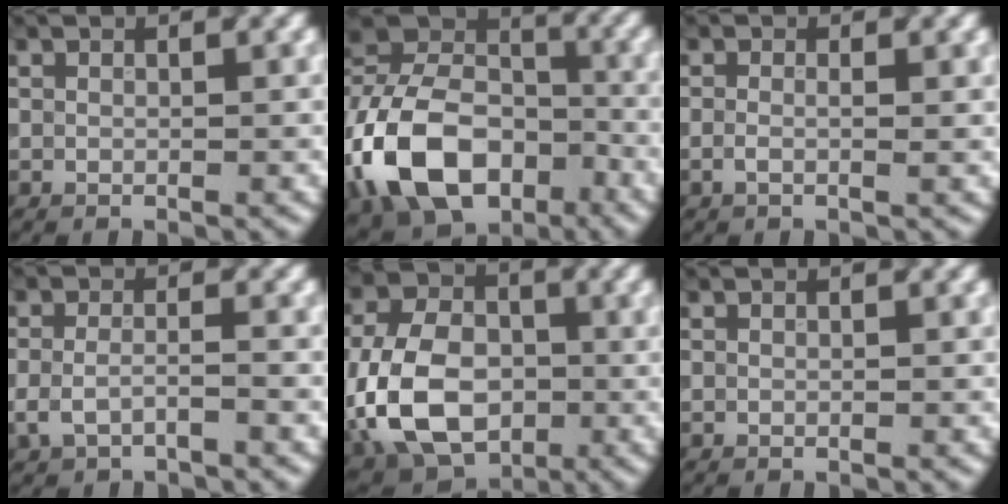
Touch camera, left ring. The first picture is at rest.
{"total": 13.4, "force": [-5.1, 9.0, 8.5], "torque": [-0.180, 0.000, -0.105]}
{"total": 1.3, "force": [-0.1, 0.4, 1.2], "torque": [-0.025, -0.004, -0.006]}
{"total": 2.3, "force": [-1.2, 0.9, 1.7], "torque": [-0.040, -0.004, -0.028]}
{"total": 10.7, "force": [-2.2, 7.6, 7.2], "torque": [-0.156, -0.001, -0.054]}
{"total": 0.0}